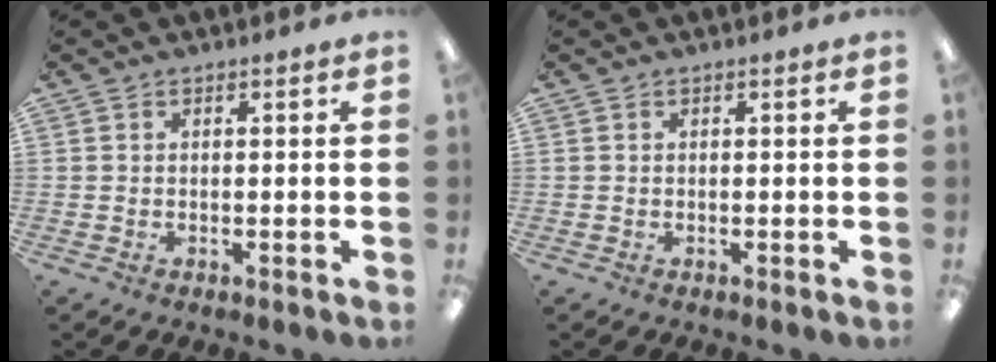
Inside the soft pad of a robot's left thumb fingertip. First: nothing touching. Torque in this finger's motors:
{"motor_torque": [0.00, 0.00, 0.00, 0.00, 0.00]}